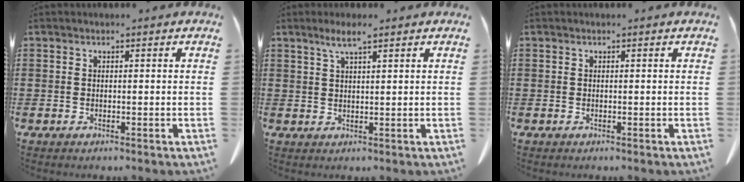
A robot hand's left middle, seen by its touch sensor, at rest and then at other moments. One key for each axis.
{"total": 3.1, "fx": 2.0, "fy": 0.2, "fz": 2.3, "tx": -0.049, "ty": 0.003, "tz": 0.034}
{"total": 0.0}